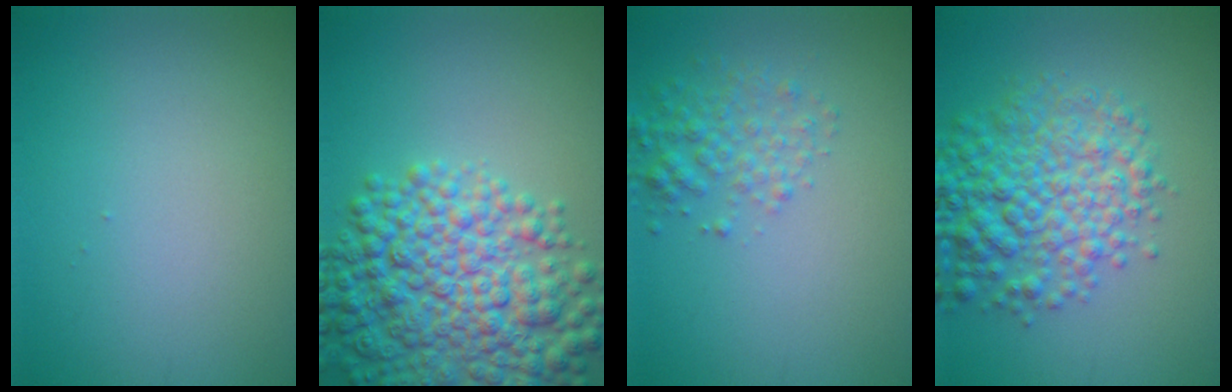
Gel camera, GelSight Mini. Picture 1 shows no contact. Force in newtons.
{"total": 9.6, "press": 9.6, "slide": 0.3}
{"total": 2.6, "press": 2.6, "slide": 0.1}
{"total": 7.1, "press": 7.1, "slide": 0.2}